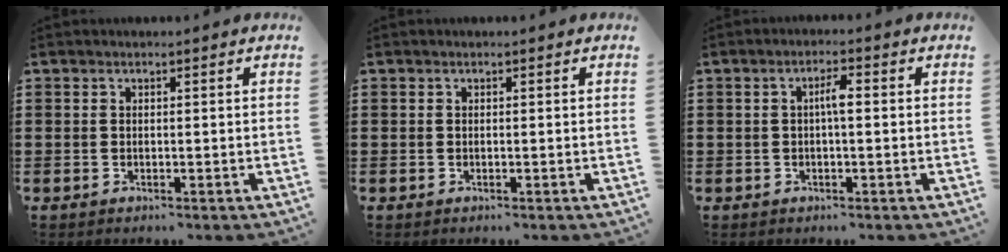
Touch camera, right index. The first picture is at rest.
{"total": 0.0}
{"total": 2.6, "force": [-0.1, 0.5, 2.5], "torque": [-0.047, 0.004, -0.003]}